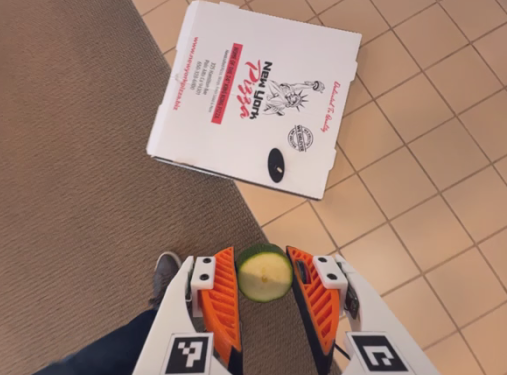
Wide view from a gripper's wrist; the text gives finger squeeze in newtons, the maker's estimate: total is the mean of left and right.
{"total": 7.4, "left": 7.1, "right": 7.7}